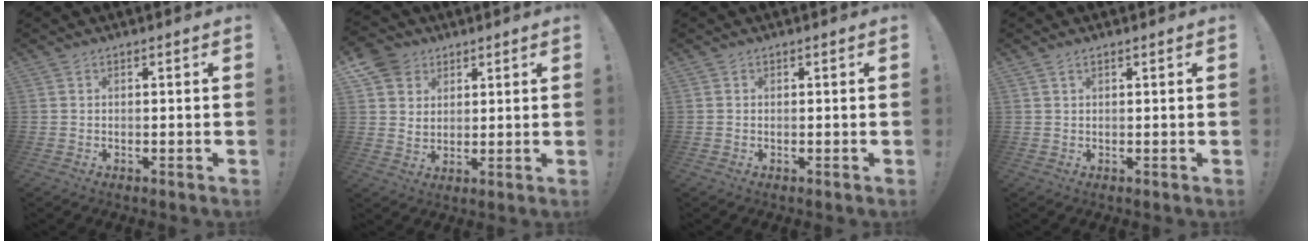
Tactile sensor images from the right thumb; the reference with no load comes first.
{"total": 7.6, "force": [4.3, 6.0, 1.5], "torque": [-0.023, -0.029, 0.085]}
{"total": 0.0}
{"total": 1.2, "force": [0.8, 0.5, 0.8], "torque": [-0.017, -0.001, 0.015]}